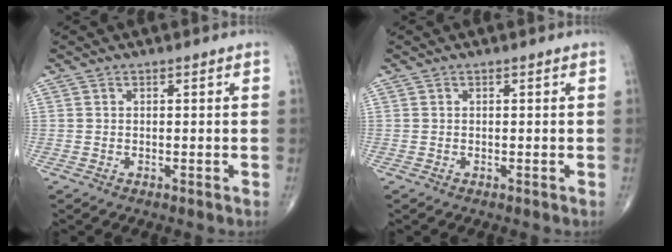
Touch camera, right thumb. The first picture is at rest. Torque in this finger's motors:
{"motor_torque": [0.07, 0.07, -0.04, 0.04, 0.01]}